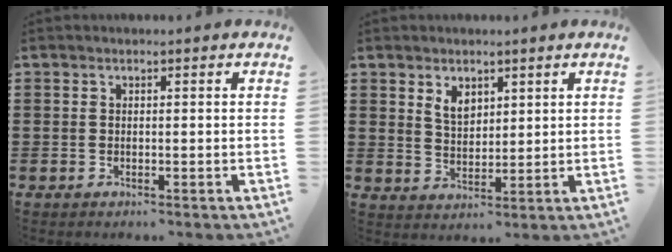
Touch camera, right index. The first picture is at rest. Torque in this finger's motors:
{"motor_torque": [0.61, 0.59, 0.20, 0.07]}